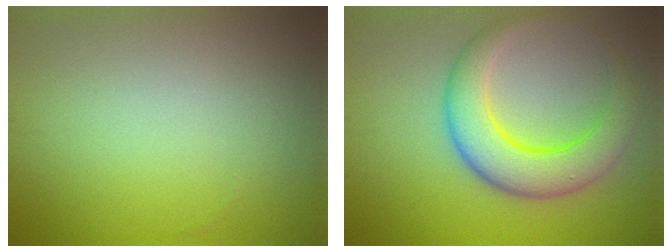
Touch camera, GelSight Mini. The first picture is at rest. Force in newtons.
{"total": 6.5, "press": 6.5, "slide": 0.1}